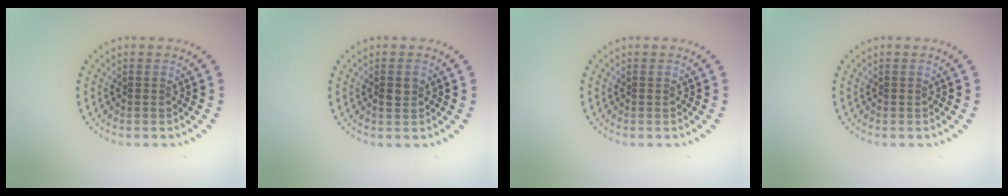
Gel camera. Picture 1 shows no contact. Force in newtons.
{"total": 1.3, "press": 1.3, "slide": 0.1}
{"total": 0.0}
{"total": 0.0}